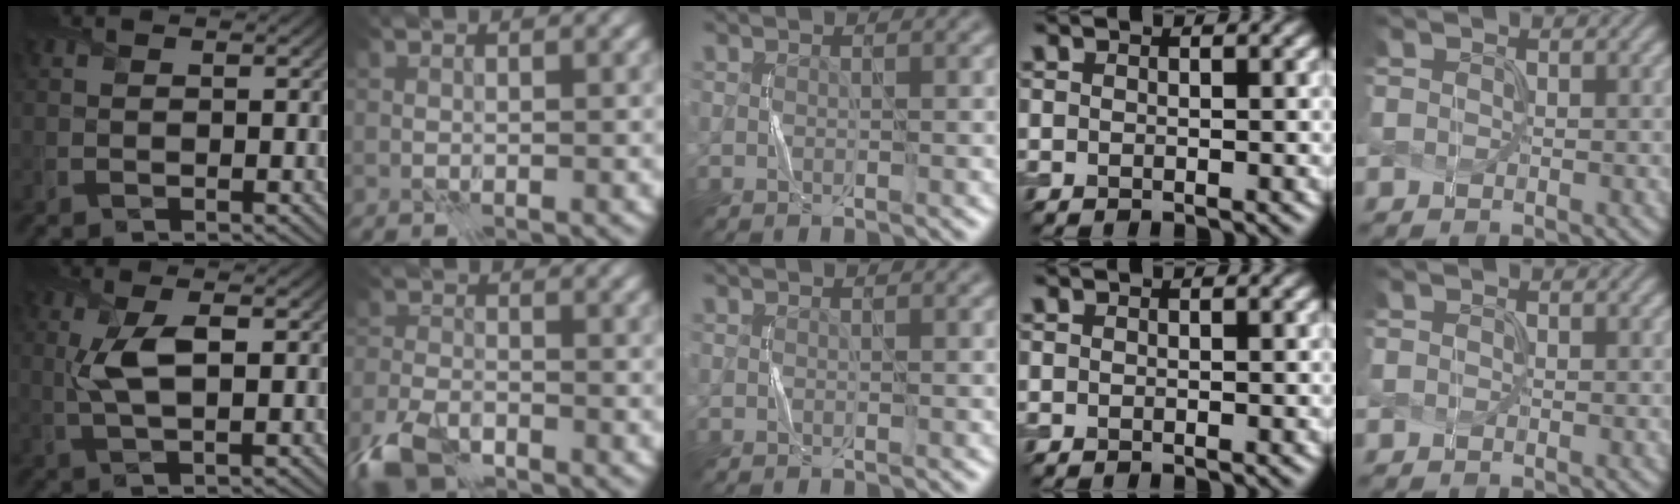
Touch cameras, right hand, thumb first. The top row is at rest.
{"thumb": {"total": 4.9, "force": [0.8, 1.6, 4.5], "torque": [-0.104, 0.002, 0.018]}, "index": {"total": 6.0, "force": [-4.5, 2.2, 3.3], "torque": [-0.071, -0.016, -0.099]}}